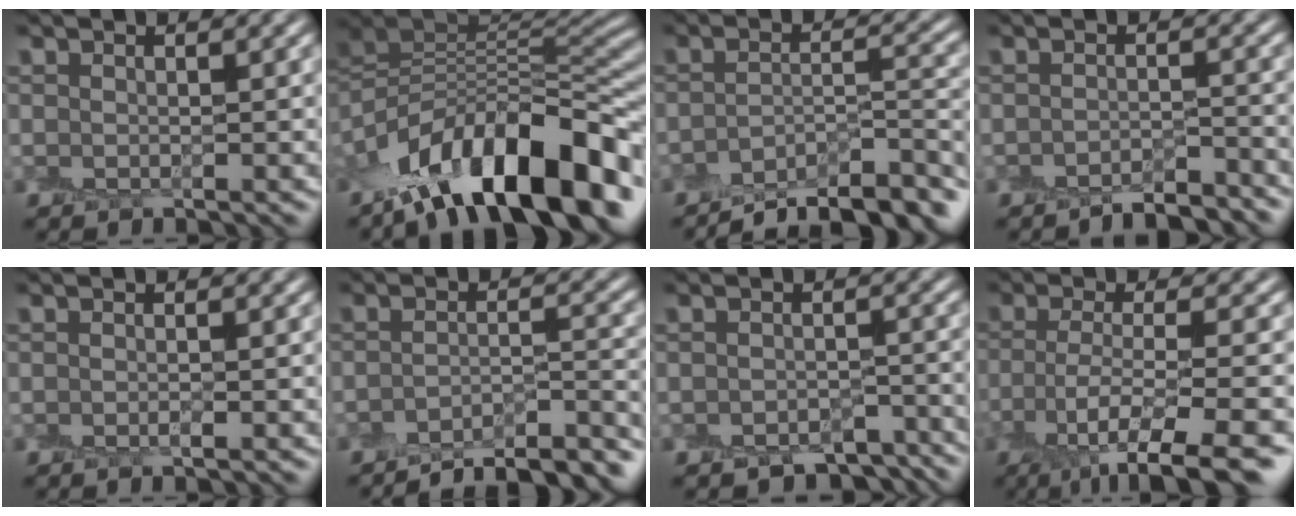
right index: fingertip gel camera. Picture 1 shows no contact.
{"total": 15.2, "force": [-6.9, 5.3, 12.4], "torque": [-0.187, 0.033, -0.130]}
{"total": 8.6, "force": [-6.7, 2.1, 4.8], "torque": [-0.062, 0.000, -0.107]}
{"total": 3.2, "force": [-2.8, 0.4, 1.5], "torque": [-0.012, 0.006, -0.046]}
{"total": 0.5, "force": [0.0, -0.1, 0.5], "torque": [-0.009, -0.003, -0.002]}
{"total": 9.2, "force": [-7.8, 2.0, 4.4], "torque": [-0.048, 0.003, -0.112]}
{"total": 3.6, "force": [-3.0, 1.2, 1.6], "torque": [-0.018, -0.005, -0.037]}
{"total": 8.4, "force": [-4.2, 1.9, 7.0], "torque": [-0.113, -0.009, -0.074]}